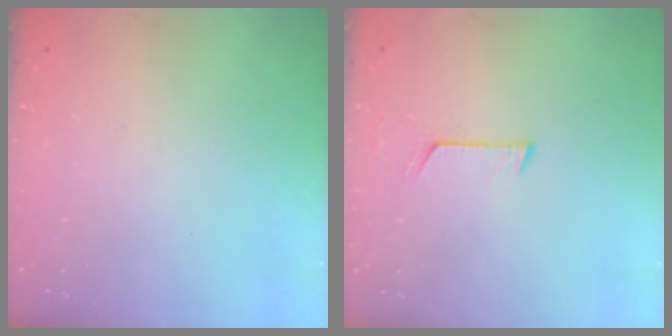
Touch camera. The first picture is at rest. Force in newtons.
{"total": 5.9, "press": 5.9, "slide": 0.5}